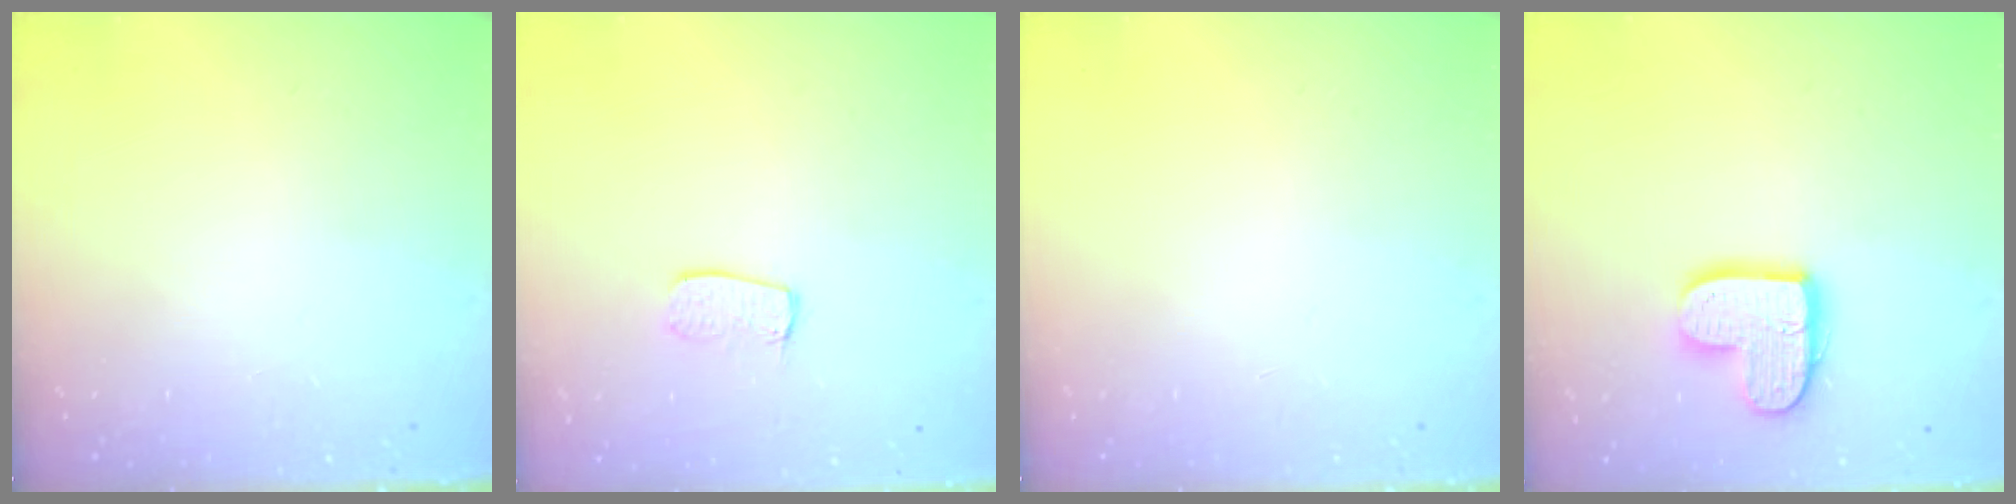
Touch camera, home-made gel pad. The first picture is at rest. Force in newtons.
{"total": 6.6, "press": 6.6, "slide": 0.4}
{"total": 0.0}
{"total": 12.6, "press": 12.6, "slide": 0.9}